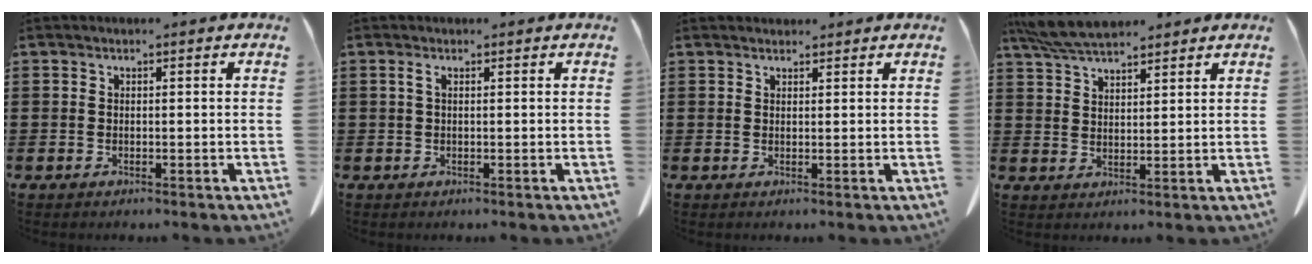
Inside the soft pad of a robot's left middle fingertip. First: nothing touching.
{"total": 1.2, "force": [0.4, 0.2, 1.1], "torque": [-0.025, 0.001, 0.007]}
{"total": 1.4, "force": [1.3, 0.4, 0.1], "torque": [-0.005, 0.001, 0.027]}
{"total": 6.1, "force": [5.4, 1.3, 2.6], "torque": [-0.066, -0.011, 0.104]}